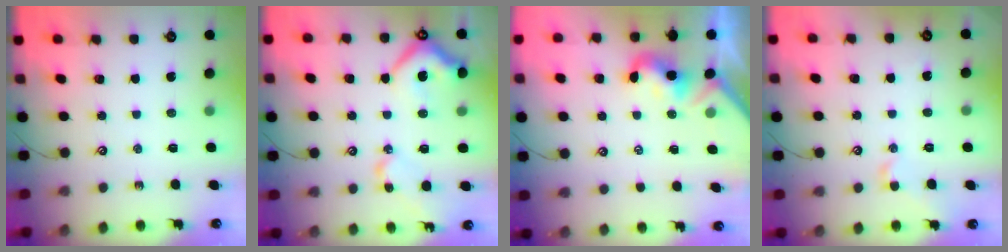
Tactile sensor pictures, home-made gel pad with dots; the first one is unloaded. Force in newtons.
{"total": 13.1, "press": 13.0, "slide": 1.8}
{"total": 0.9, "press": 0.7, "slide": 0.6}
{"total": 0.9, "press": 0.8, "slide": 0.4}